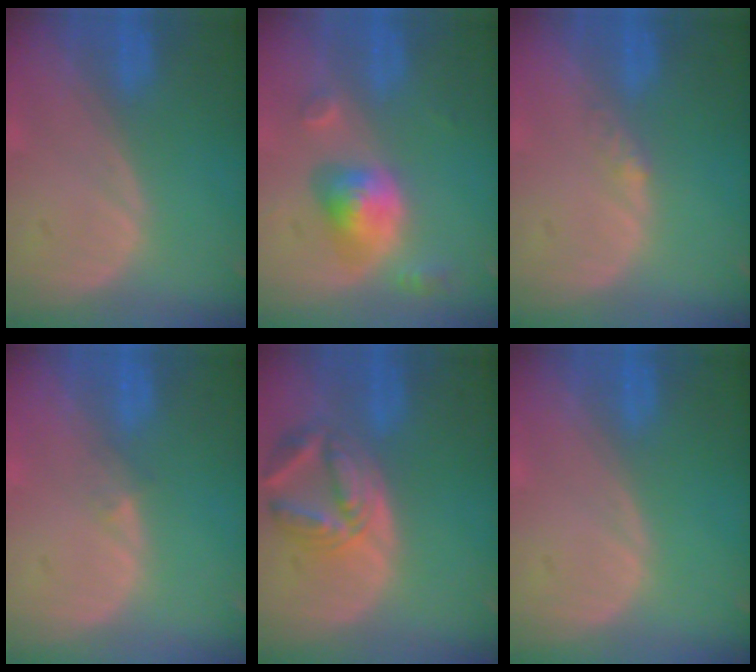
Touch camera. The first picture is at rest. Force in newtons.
{"total": 5.8, "press": 5.3, "slide": 2.4}
{"total": 1.6, "press": 1.3, "slide": 0.9}
{"total": 1.2, "press": 0.9, "slide": 0.9}
{"total": 6.5, "press": 6.4, "slide": 1.3}
{"total": 0.0}